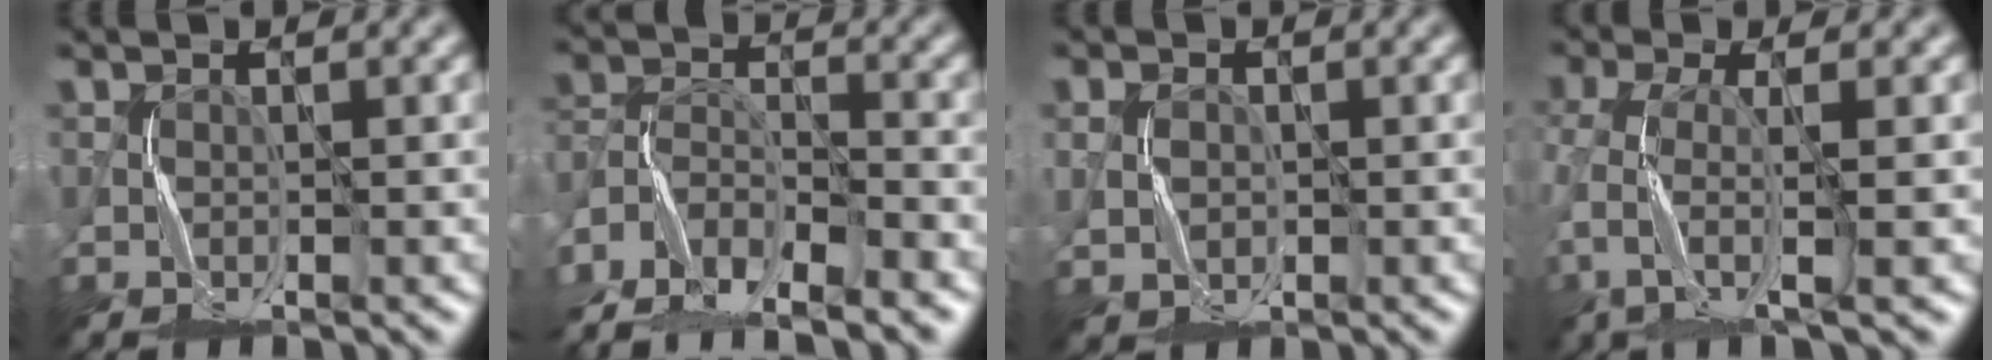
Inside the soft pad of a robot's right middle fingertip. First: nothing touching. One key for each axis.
{"total": 10.0, "fx": -8.8, "fy": 2.9, "fz": 3.9, "tx": -0.067, "ty": -0.013, "tz": -0.161}
{"total": 1.4, "fx": -0.4, "fy": 1.2, "fz": 0.6, "tx": -0.014, "ty": 0.001, "tz": -0.005}
{"total": 4.0, "fx": -1.7, "fy": 0.8, "fz": 3.6, "tx": -0.086, "ty": -0.013, "tz": -0.038}